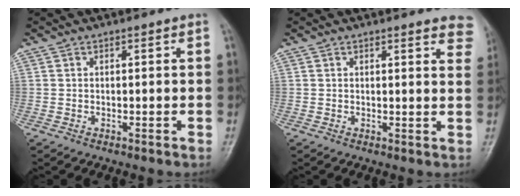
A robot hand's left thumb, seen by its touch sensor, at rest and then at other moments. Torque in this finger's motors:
{"motor_torque": [-0.28, 0.20, -0.22, -0.04, 0.03]}